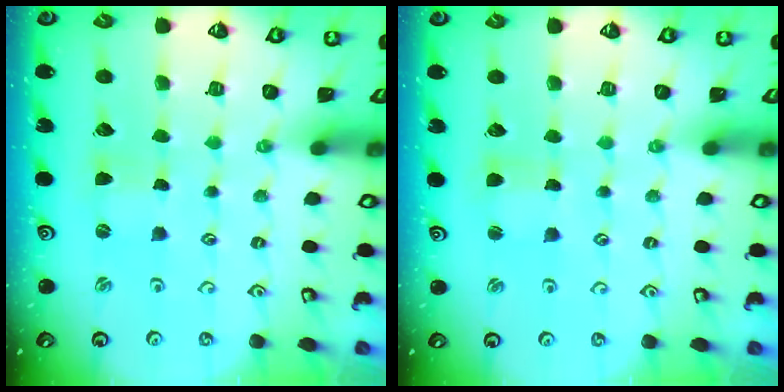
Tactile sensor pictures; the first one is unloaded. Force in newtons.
{"total": 2.2, "press": 2.2, "slide": 0.2}